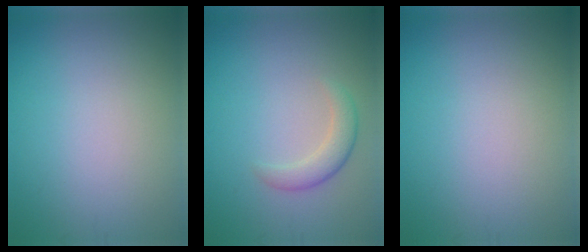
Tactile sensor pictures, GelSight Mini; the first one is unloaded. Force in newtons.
{"total": 2.3, "press": 2.3, "slide": 0.2}
{"total": 0.0}